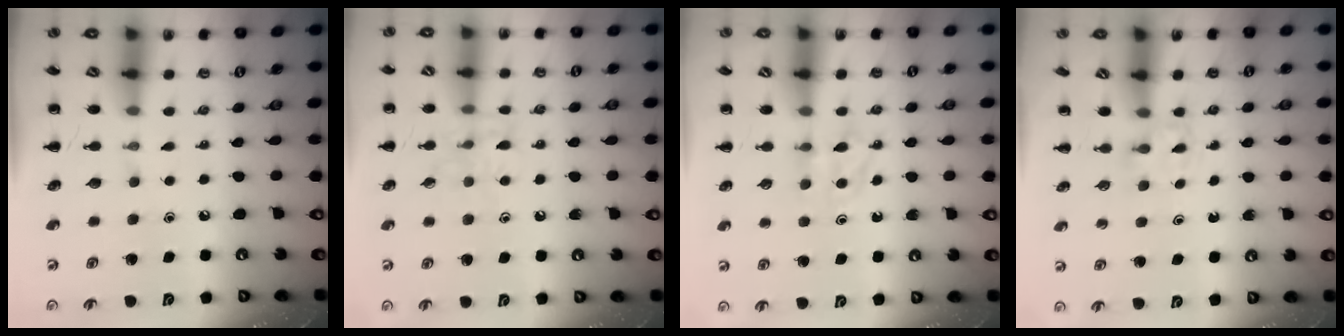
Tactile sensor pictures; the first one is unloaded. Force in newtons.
{"total": 6.7, "press": 6.7, "slide": 0.6}
{"total": 4.5, "press": 4.3, "slide": 1.3}
{"total": 1.4, "press": 1.2, "slide": 0.8}